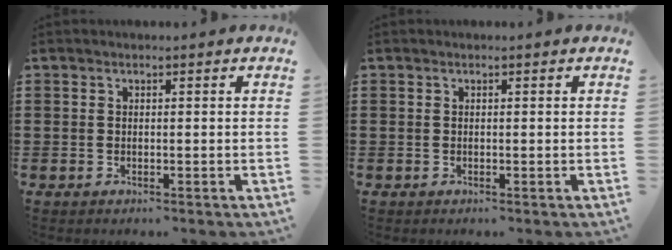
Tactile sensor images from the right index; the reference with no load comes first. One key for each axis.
{"total": 0.0}